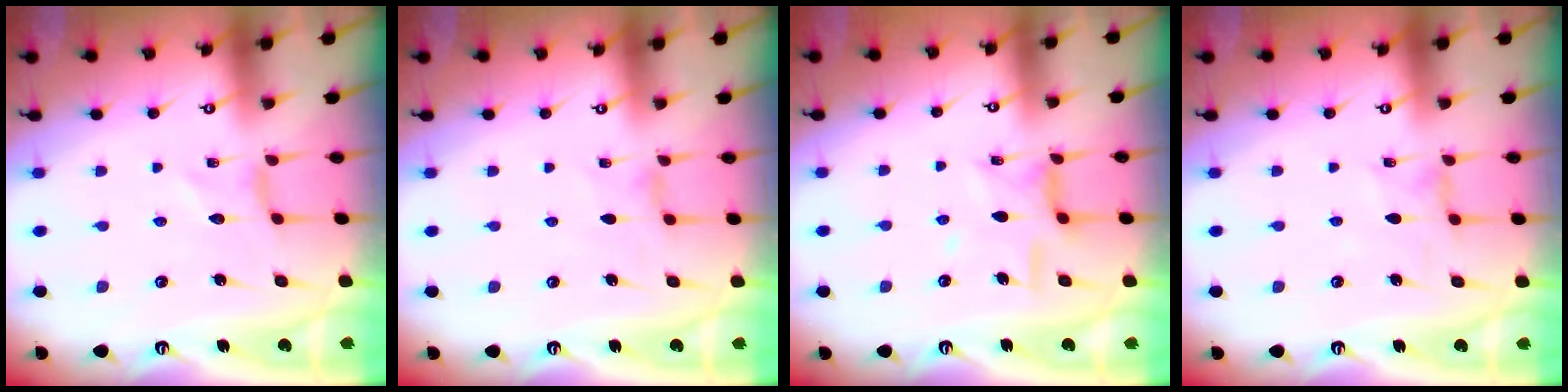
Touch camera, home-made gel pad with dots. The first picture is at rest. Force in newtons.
{"total": 1.4, "press": 1.3, "slide": 0.4}
{"total": 10.8, "press": 10.7, "slide": 0.9}
{"total": 0.6, "press": 0.5, "slide": 0.3}